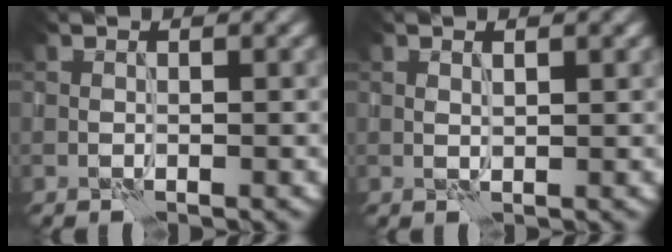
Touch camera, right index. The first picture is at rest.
{"total": 0.9, "force": [0.5, 0.2, 0.7], "torque": [-0.015, 0.000, 0.009]}